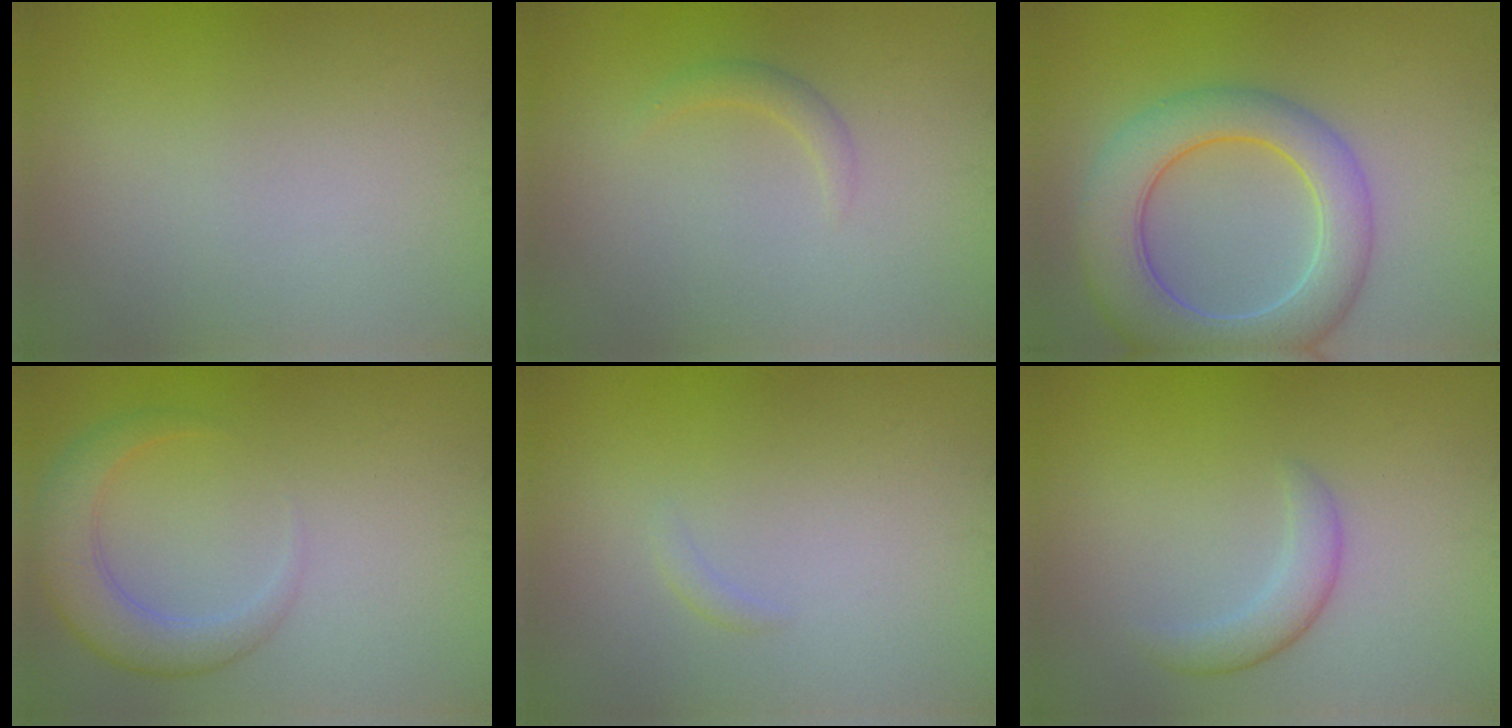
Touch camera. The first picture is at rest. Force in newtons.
{"total": 1.0, "press": 1.0, "slide": 0.1}
{"total": 7.6, "press": 7.5, "slide": 0.4}
{"total": 3.8, "press": 3.8, "slide": 0.4}
{"total": 0.5, "press": 0.5, "slide": 0.1}
{"total": 2.2, "press": 2.2, "slide": 0.1}